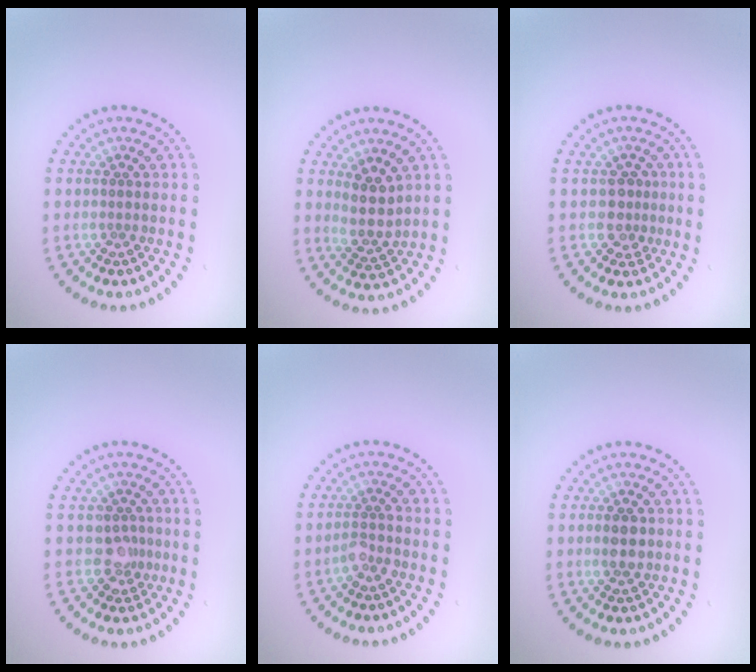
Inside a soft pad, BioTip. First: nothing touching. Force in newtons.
{"total": 2.9, "press": 2.6, "slide": 1.3}
{"total": 1.9, "press": 1.6, "slide": 1.0}
{"total": 2.0, "press": 1.7, "slide": 1.1}
{"total": 1.7, "press": 1.4, "slide": 1.0}
{"total": 1.9, "press": 1.9, "slide": 0.3}